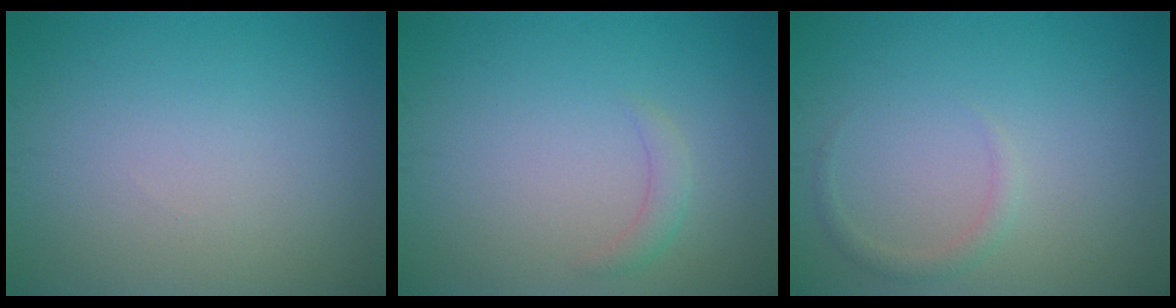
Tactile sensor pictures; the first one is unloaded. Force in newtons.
{"total": 1.3, "press": 1.3, "slide": 0.1}
{"total": 1.2, "press": 1.2, "slide": 0.0}